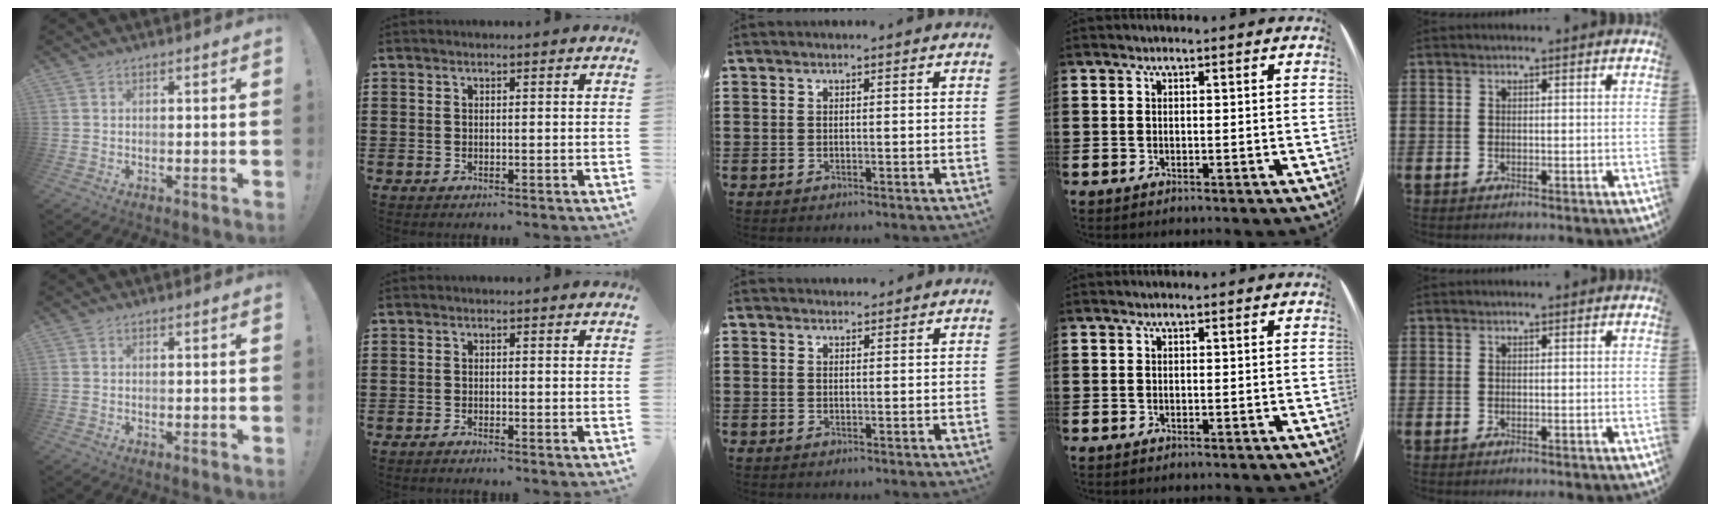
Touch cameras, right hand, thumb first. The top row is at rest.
{"index": {"total": 0.8, "force": [-0.8, -0.2, 0.2], "torque": [-0.006, -0.005, -0.015]}, "middle": {"total": 1.1, "force": [1.1, 0.2, 0.0], "torque": [-0.002, 0.001, 0.021]}}